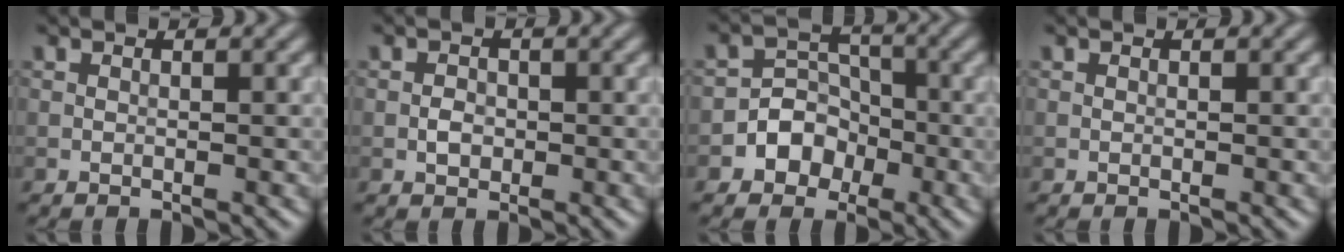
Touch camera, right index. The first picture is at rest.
{"total": 1.3, "force": [-0.3, 1.0, 0.8], "torque": [-0.012, 0.000, -0.008]}
{"total": 4.5, "force": [-2.0, 3.8, 1.2], "torque": [0.022, 0.011, -0.057]}
{"total": 0.0}